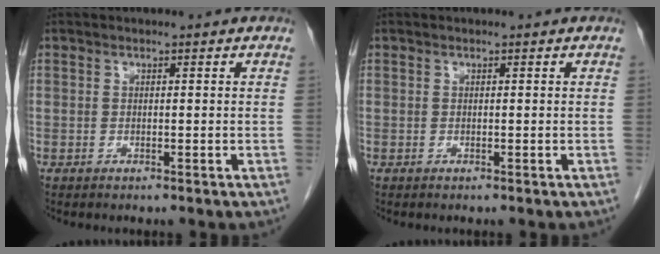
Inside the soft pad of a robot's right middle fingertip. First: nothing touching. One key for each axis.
{"total": 0.0}